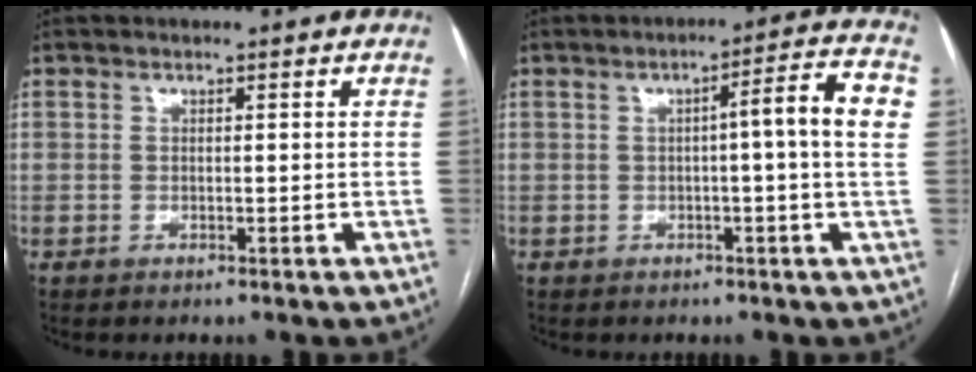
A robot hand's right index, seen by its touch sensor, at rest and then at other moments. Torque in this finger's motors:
{"motor_torque": [0.18, -0.01, 0.13, 0.04]}